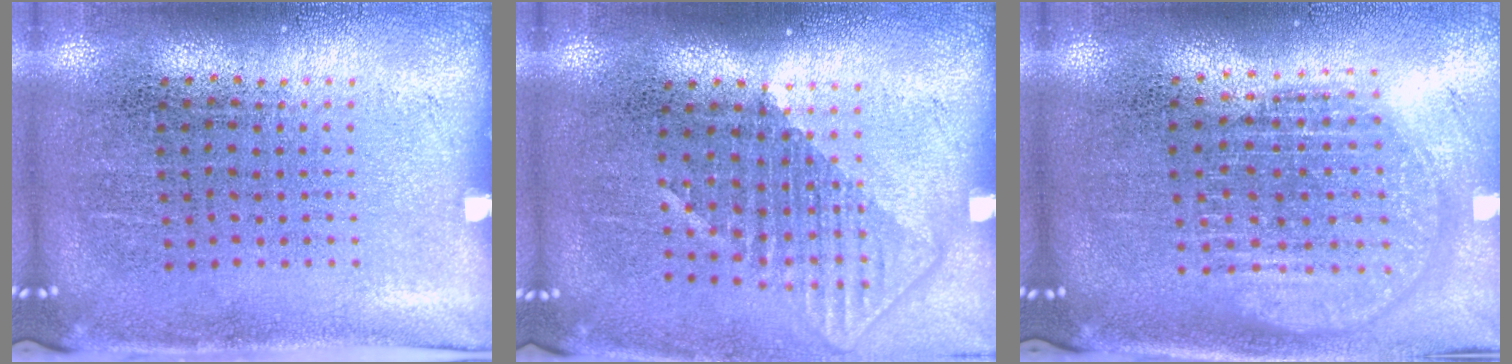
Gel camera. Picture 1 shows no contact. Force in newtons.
{"total": 1.4, "press": 1.1, "slide": 0.9}
{"total": 1.8, "press": 1.6, "slide": 0.9}